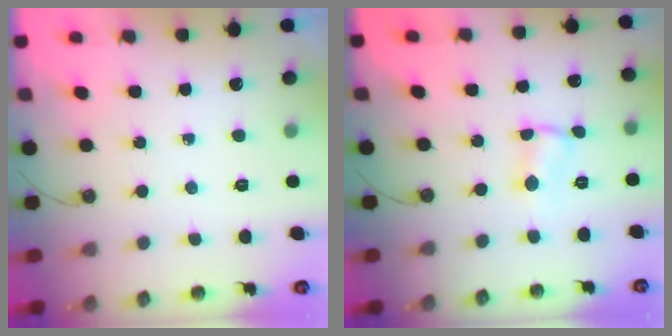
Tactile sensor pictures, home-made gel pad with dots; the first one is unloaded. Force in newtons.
{"total": 1.4, "press": 1.3, "slide": 0.4}